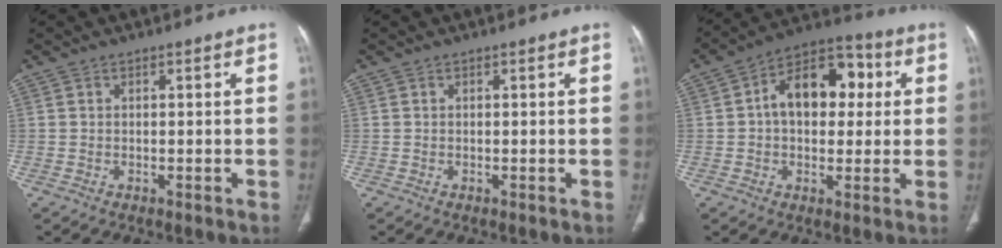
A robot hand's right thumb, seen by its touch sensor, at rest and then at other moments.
{"total": 0.0}
{"total": 14.5, "force": [2.2, 9.5, 10.8], "torque": [-0.129, 0.028, 0.025]}